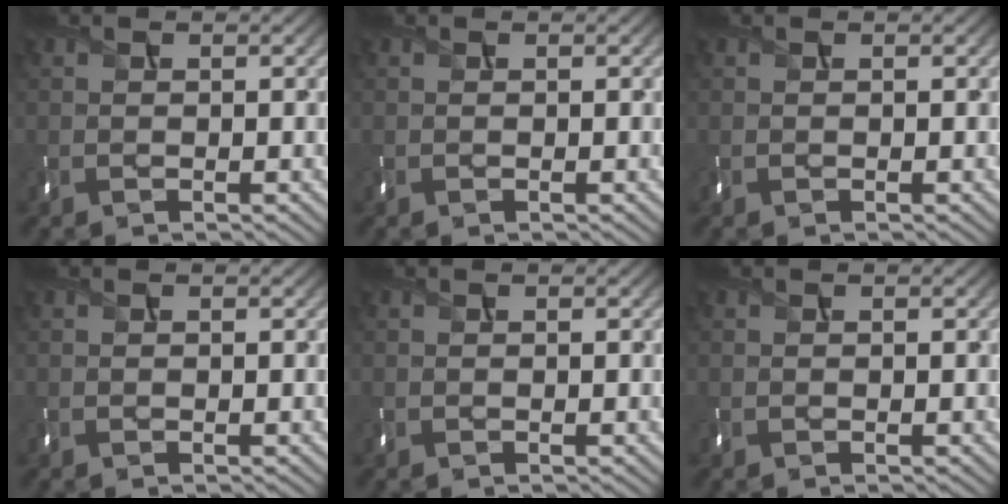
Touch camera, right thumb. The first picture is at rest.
{"total": 0.0}
{"total": 0.0}
{"total": 0.0}
{"total": 0.0}
{"total": 0.0}